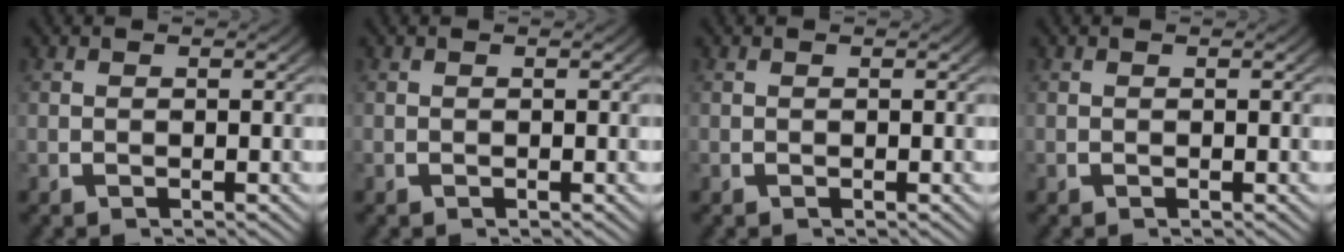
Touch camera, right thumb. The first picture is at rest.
{"total": 0.0}
{"total": 0.0}
{"total": 0.0}